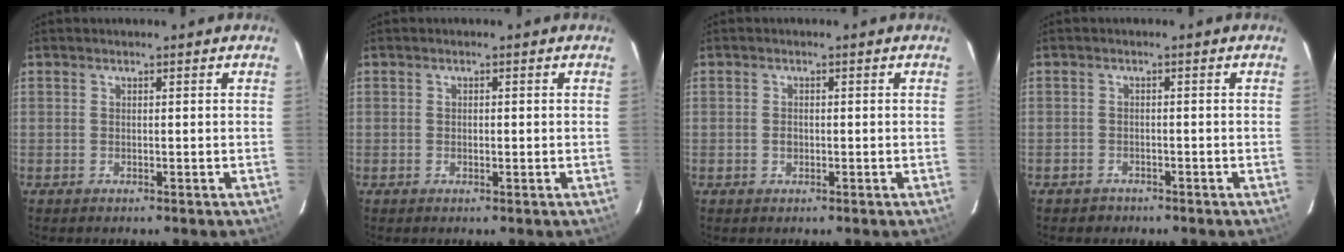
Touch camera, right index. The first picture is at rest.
{"total": 0.7, "force": [-0.2, 0.4, 0.6], "torque": [-0.010, 0.002, -0.003]}
{"total": 1.2, "force": [-0.2, 1.0, 0.5], "torque": [-0.007, 0.004, -0.001]}
{"total": 2.4, "force": [-1.6, 1.8, 0.0], "torque": [-0.009, 0.002, -0.022]}